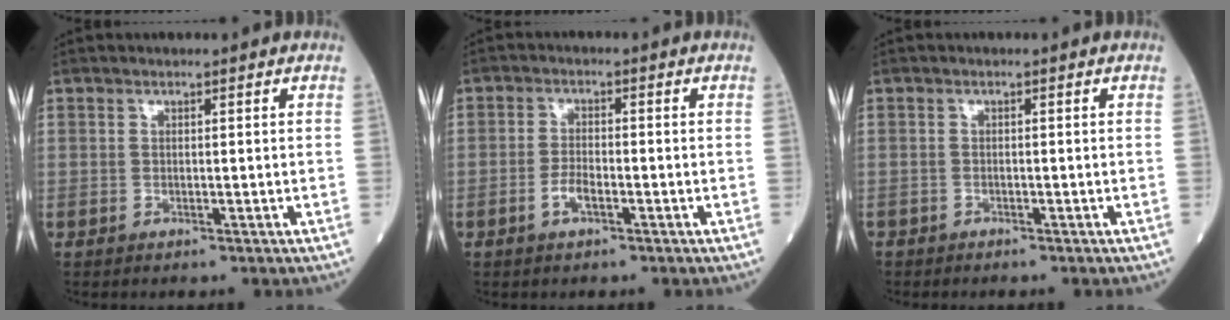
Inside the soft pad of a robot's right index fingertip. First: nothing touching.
{"total": 2.8, "force": [-1.4, 1.0, 2.3], "torque": [-0.048, 0.001, -0.027]}
{"total": 0.9, "force": [-0.7, 0.4, 0.0], "torque": [-0.011, -0.001, -0.016]}